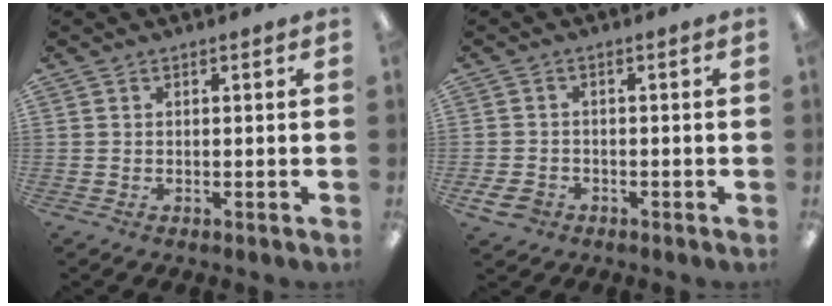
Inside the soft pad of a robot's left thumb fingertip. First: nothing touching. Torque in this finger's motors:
{"motor_torque": [-0.41, 0.48, 0.13, -0.26, 0.00]}